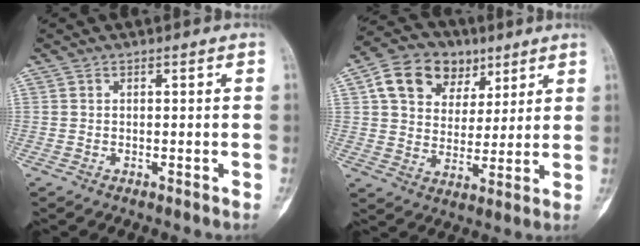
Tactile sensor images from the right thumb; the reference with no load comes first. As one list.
[{"total": 13.7, "force": [6.2, 10.4, 6.4], "torque": [-0.078, -0.006, 0.108]}]